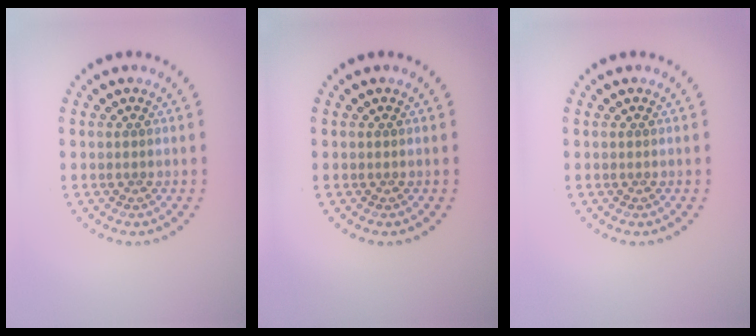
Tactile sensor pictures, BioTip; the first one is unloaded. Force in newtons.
{"total": 0.0}
{"total": 0.0}